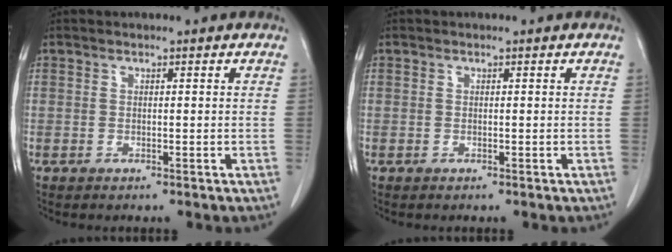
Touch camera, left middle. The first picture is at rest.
{"total": 0.0}